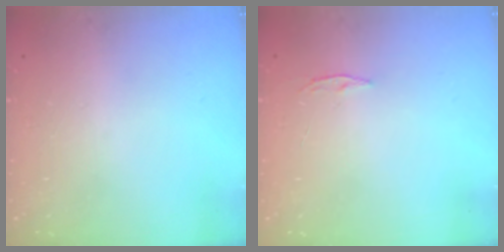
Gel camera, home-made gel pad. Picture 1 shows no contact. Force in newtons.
{"total": 3.2, "press": 3.2, "slide": 0.4}